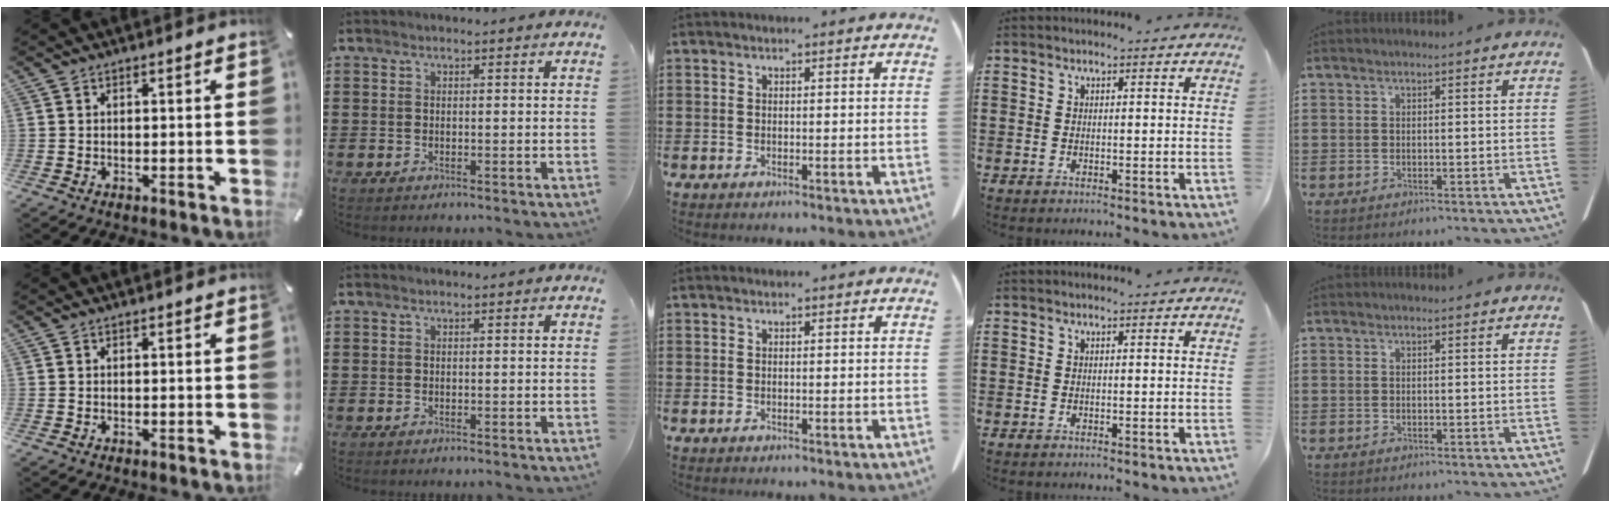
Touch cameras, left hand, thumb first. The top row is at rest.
{}